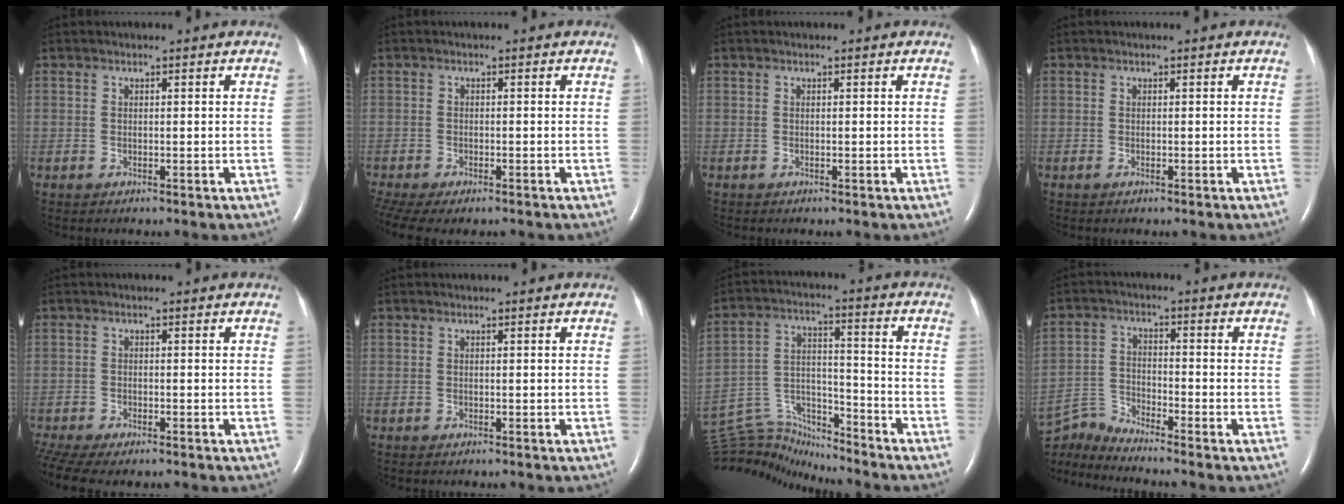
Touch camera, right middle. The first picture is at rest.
{"total": 8.7, "force": [-6.4, 3.3, 4.9], "torque": [-0.107, -0.001, -0.097]}
{"total": 0.0}
{"total": 0.0}
{"total": 9.3, "force": [-7.3, 3.1, 5.0], "torque": [-0.107, -0.001, -0.113]}
{"total": 0.6, "force": [-0.5, 0.1, 0.3], "torque": [-0.006, -0.001, -0.007]}
{"total": 15.6, "force": [-15.3, 1.8, 2.4], "torque": [-0.055, 0.036, -0.262]}
{"total": 6.8, "force": [-6.5, -1.8, 0.2], "torque": [-0.023, -0.004, -0.127]}